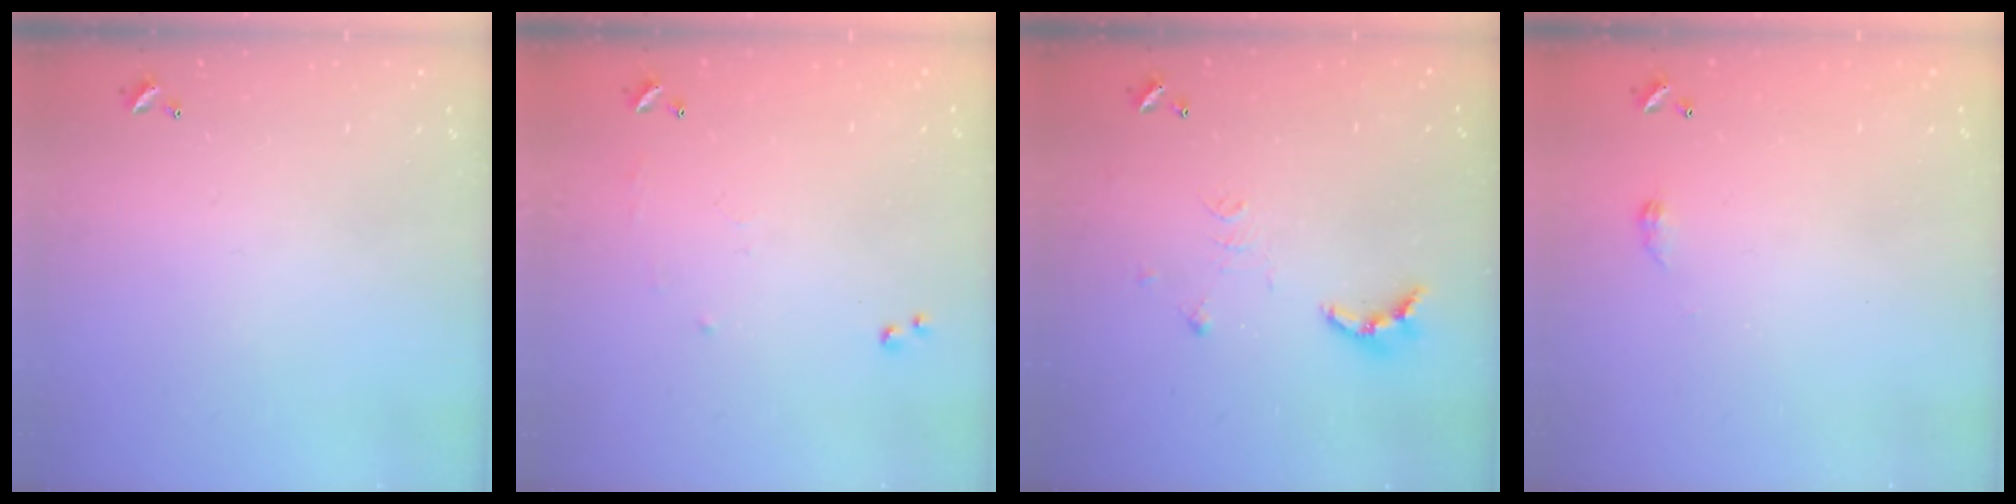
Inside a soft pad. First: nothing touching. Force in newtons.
{"total": 6.1, "press": 6.1, "slide": 0.8}
{"total": 9.3, "press": 9.2, "slide": 0.9}
{"total": 2.8, "press": 2.7, "slide": 0.5}